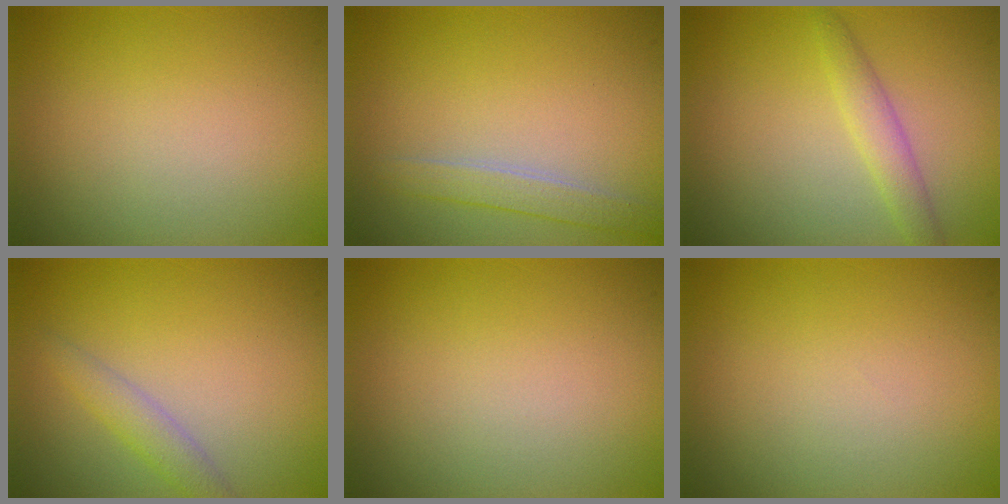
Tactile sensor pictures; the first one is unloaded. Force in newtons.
{"total": 1.8, "press": 1.8, "slide": 0.1}
{"total": 2.0, "press": 2.0, "slide": 0.1}
{"total": 1.9, "press": 1.9, "slide": 0.0}
{"total": 0.0}
{"total": 0.0}